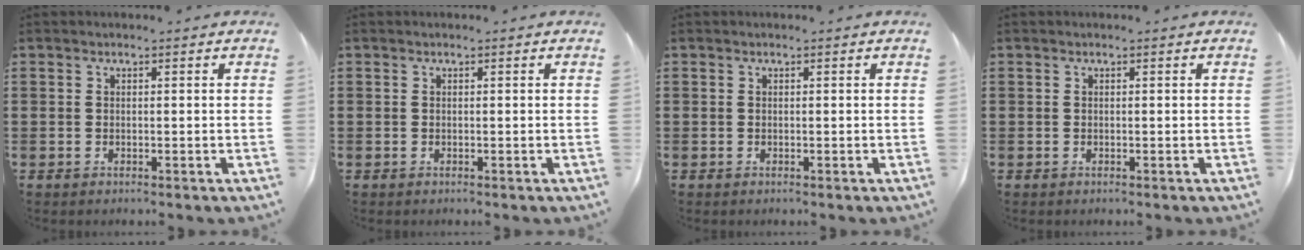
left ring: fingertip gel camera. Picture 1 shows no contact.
{"total": 0.0}
{"total": 0.0}
{"total": 0.0}